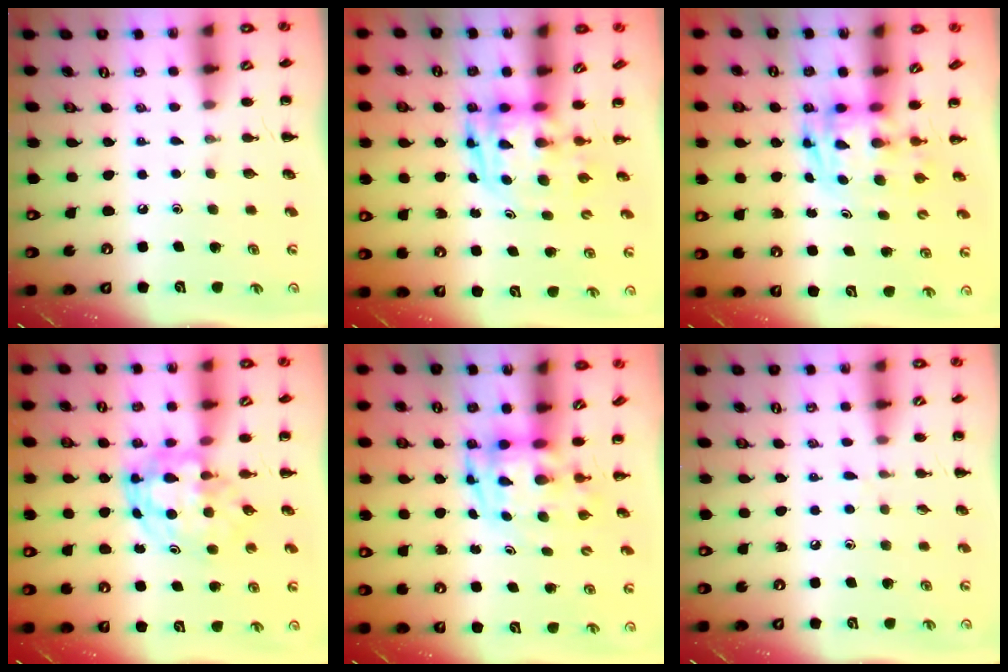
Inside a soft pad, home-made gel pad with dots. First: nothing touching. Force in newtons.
{"total": 3.4, "press": 3.3, "slide": 0.7}
{"total": 2.7, "press": 2.6, "slide": 0.5}
{"total": 5.0, "press": 4.9, "slide": 1.2}
{"total": 3.5, "press": 3.4, "slide": 0.7}
{"total": 4.4, "press": 4.0, "slide": 2.0}